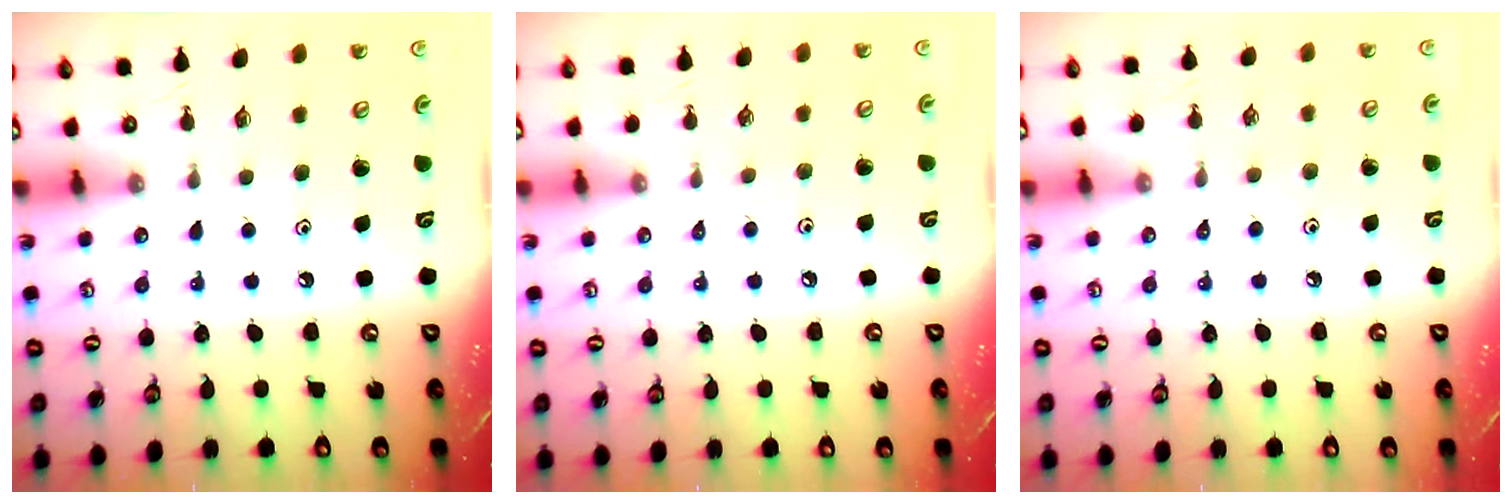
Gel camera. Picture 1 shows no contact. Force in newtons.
{"total": 2.8, "press": 2.7, "slide": 0.6}
{"total": 3.4, "press": 3.4, "slide": 0.6}